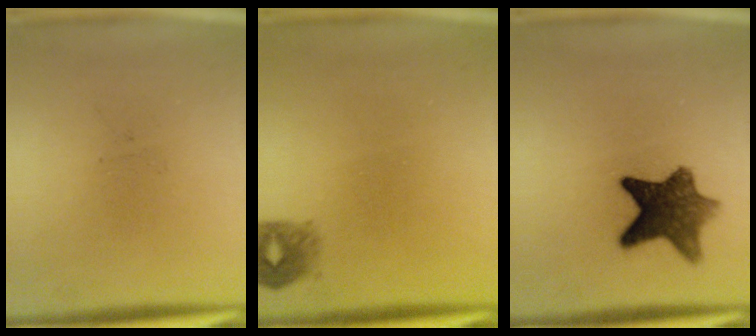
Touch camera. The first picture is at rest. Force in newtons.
{"total": 1.5}
{"total": 9.2}